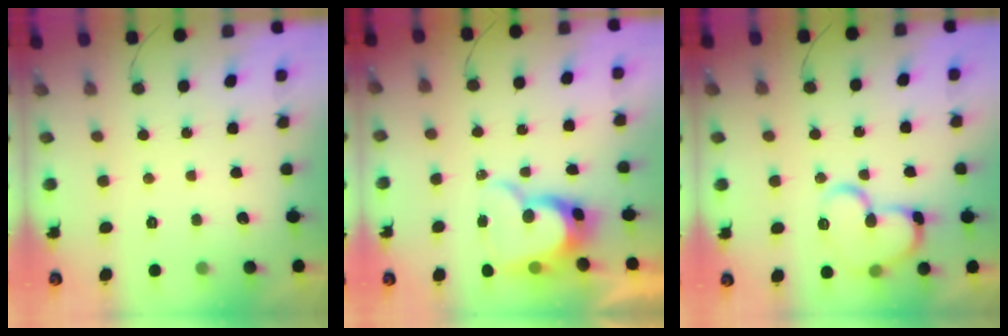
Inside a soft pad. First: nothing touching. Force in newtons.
{"total": 13.5, "press": 13.4, "slide": 1.4}
{"total": 14.1, "press": 14.0, "slide": 1.7}